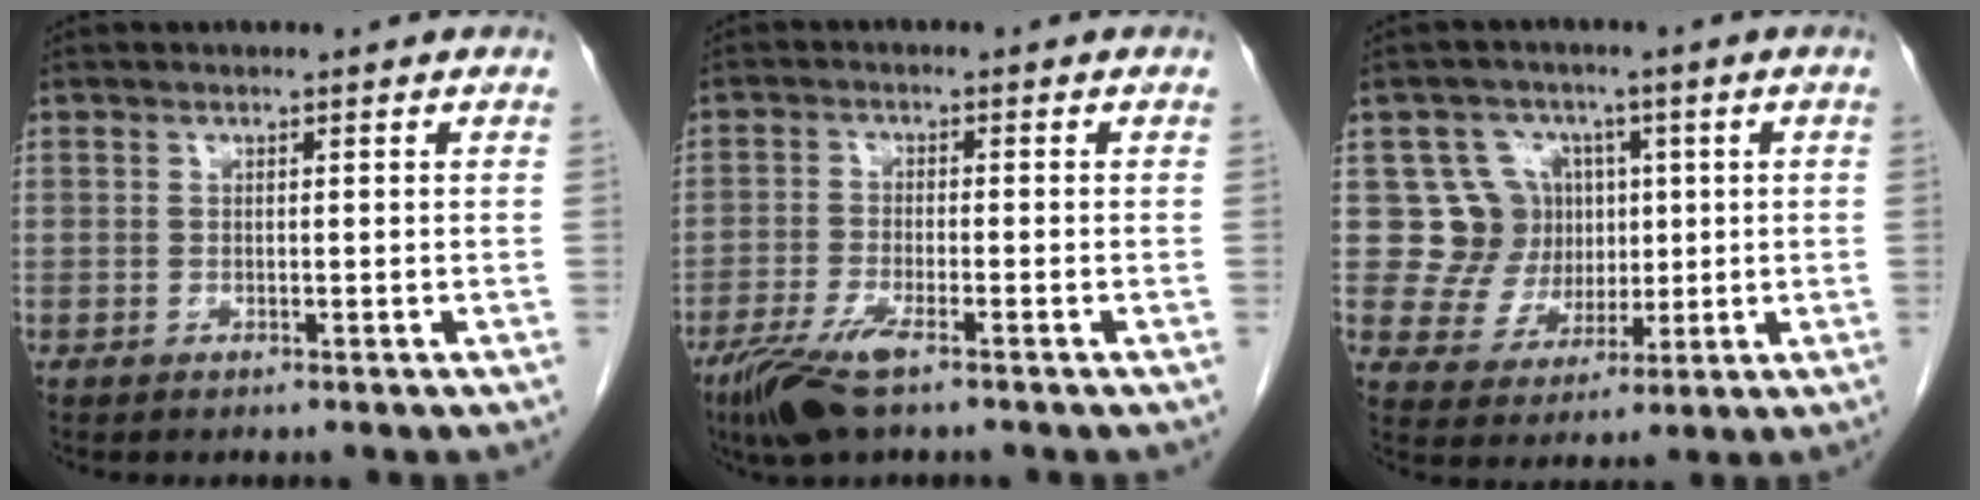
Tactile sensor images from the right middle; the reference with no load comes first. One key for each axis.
{"total": 6.6, "fx": -4.4, "fy": 1.1, "fz": 4.9, "tx": -0.100, "ty": -0.014, "tz": -0.080}
{"total": 8.8, "fx": 2.0, "fy": 8.5, "fz": 1.2, "tx": -0.012, "ty": 0.032, "tz": 0.045}